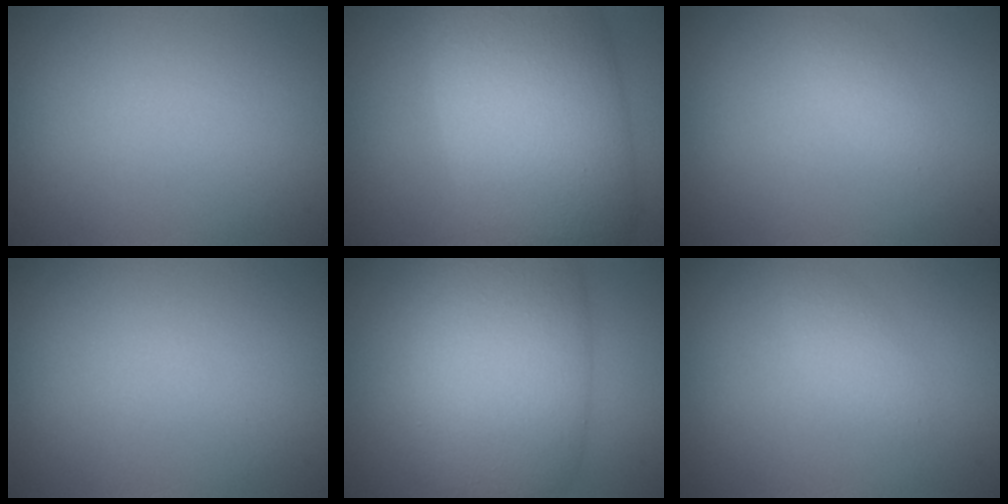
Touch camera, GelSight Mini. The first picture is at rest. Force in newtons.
{"total": 13.7, "press": 13.7, "slide": 0.5}
{"total": 1.1, "press": 1.1, "slide": 0.0}
{"total": 0.0}
{"total": 11.5, "press": 11.5, "slide": 0.4}
{"total": 1.5, "press": 1.5, "slide": 0.0}